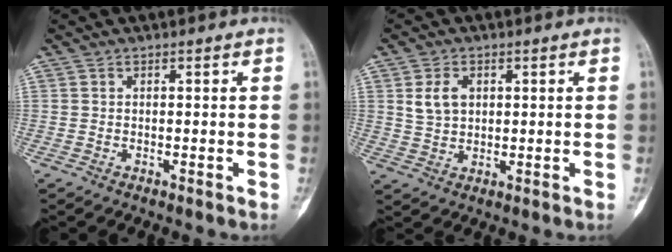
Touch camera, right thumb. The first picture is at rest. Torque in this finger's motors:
{"motor_torque": [0.03, 0.13, 0.67, 0.01, 0.02]}